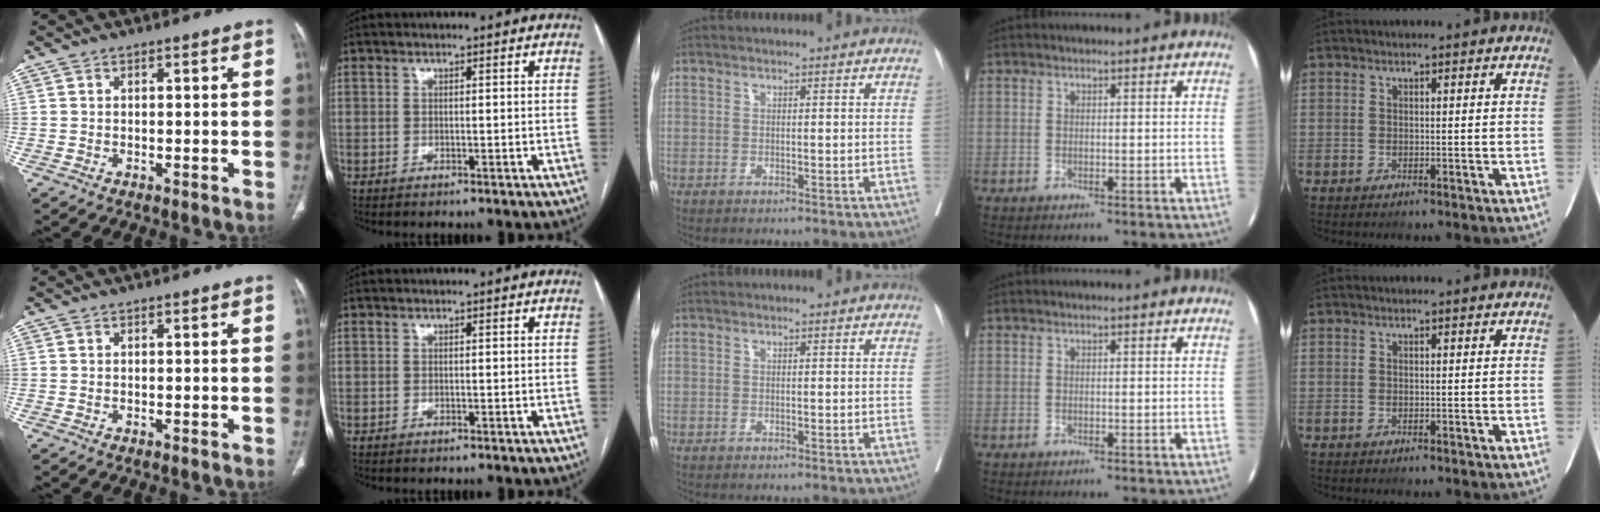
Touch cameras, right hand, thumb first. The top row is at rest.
{}